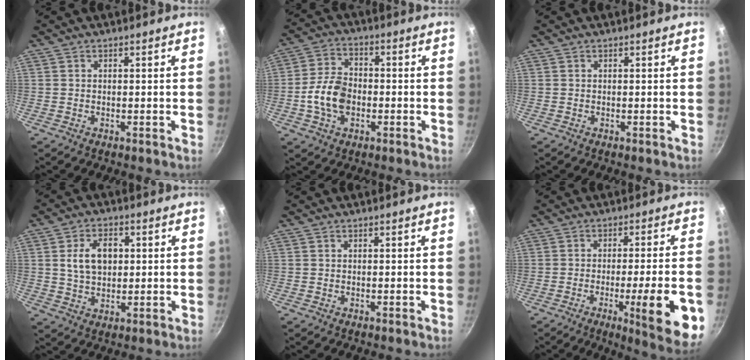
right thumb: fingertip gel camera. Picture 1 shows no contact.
{"total": 9.4, "force": [-2.1, 6.5, 6.5], "torque": [-0.107, 0.023, -0.045]}
{"total": 0.0}
{"total": 8.3, "force": [1.5, 5.6, 5.9], "torque": [-0.086, 0.004, 0.025]}
{"total": 0.0}
{"total": 14.8, "force": [-4.6, 2.2, 13.8], "torque": [-0.173, 0.012, -0.059]}